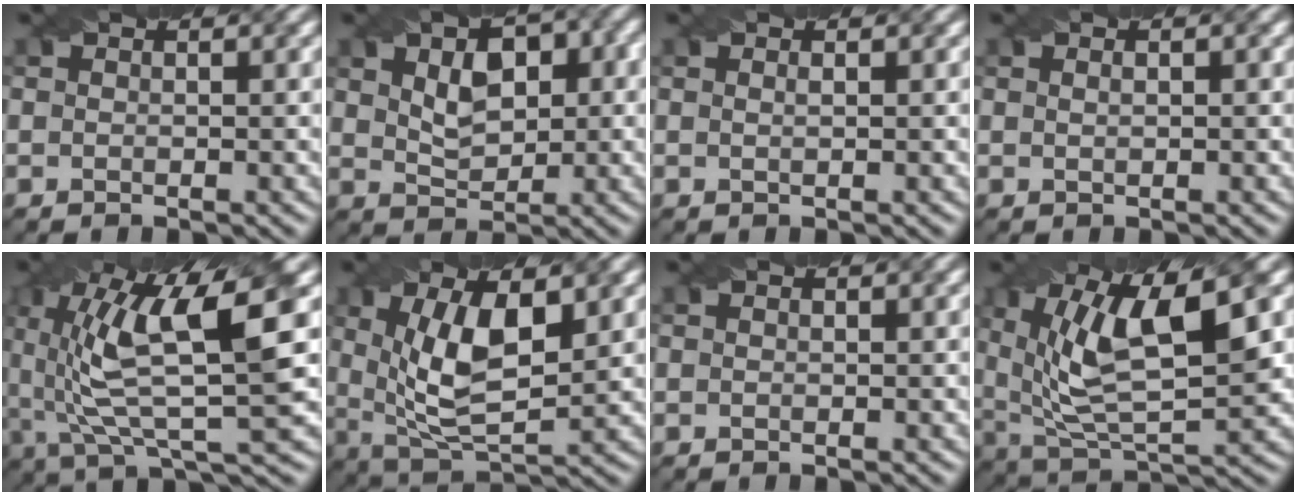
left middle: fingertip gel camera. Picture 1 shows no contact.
{"total": 5.1, "force": [1.3, 3.3, 3.7], "torque": [-0.065, 0.003, 0.024]}
{"total": 0.6, "force": [0.2, 0.2, 0.5], "torque": [-0.005, -0.006, 0.001]}
{"total": 1.1, "force": [0.5, 0.5, 0.8], "torque": [-0.007, -0.006, 0.003]}
{"total": 11.0, "force": [2.6, 2.8, 10.3], "torque": [-0.195, 0.004, 0.056]}
{"total": 7.8, "force": [1.5, 3.2, 7.0], "torque": [-0.138, -0.005, 0.027]}
{"total": 0.0}
{"total": 10.7, "force": [3.1, 4.2, 9.4], "torque": [-0.169, -0.002, 0.054]}